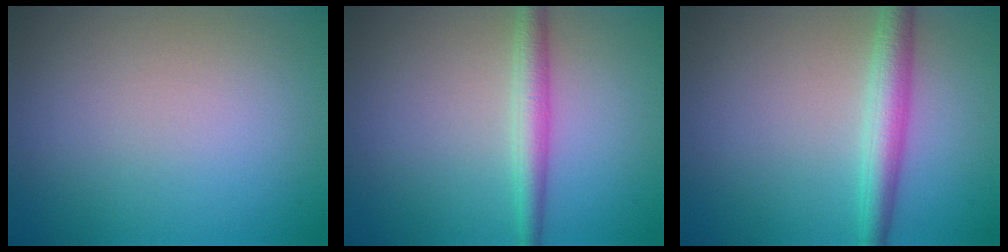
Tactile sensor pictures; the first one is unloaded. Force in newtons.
{"total": 2.7, "press": 2.7, "slide": 0.1}
{"total": 3.5, "press": 3.5, "slide": 0.0}